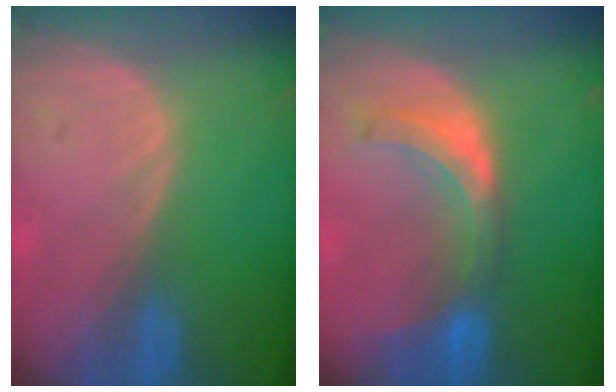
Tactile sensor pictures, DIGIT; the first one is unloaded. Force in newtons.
{"total": 7.1, "press": 6.7, "slide": 2.5}